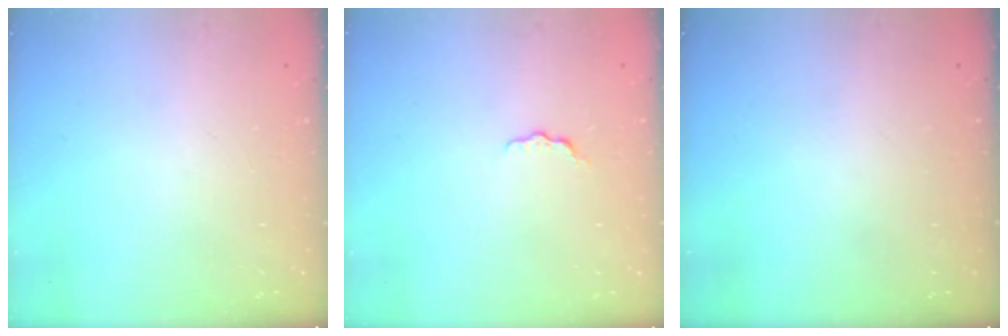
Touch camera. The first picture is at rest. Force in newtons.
{"total": 3.1, "press": 3.1, "slide": 0.2}
{"total": 0.0}